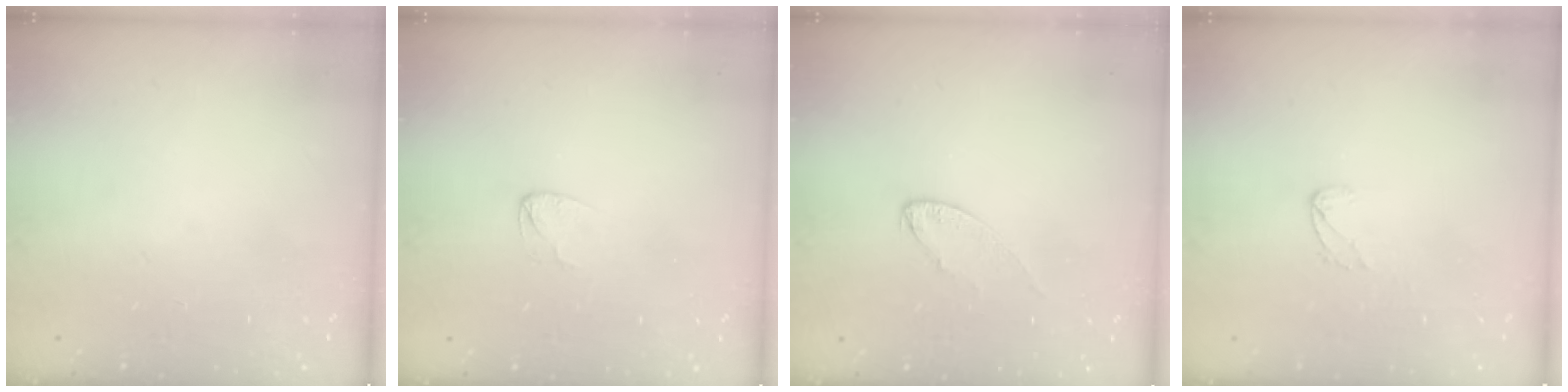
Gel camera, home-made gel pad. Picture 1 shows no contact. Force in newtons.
{"total": 3.4, "press": 3.4, "slide": 0.3}
{"total": 5.2, "press": 5.2, "slide": 0.4}
{"total": 3.3, "press": 3.3, "slide": 0.3}